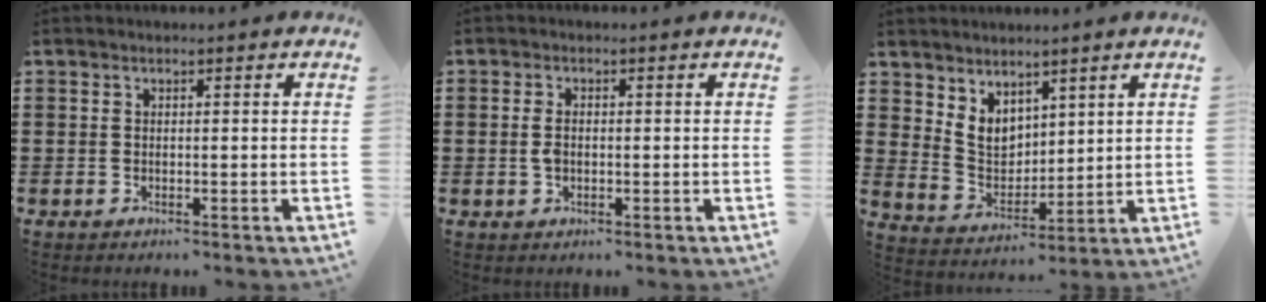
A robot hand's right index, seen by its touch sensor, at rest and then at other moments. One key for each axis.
{"total": 2.2, "fx": -0.1, "fy": 1.0, "fz": 1.9, "tx": -0.045, "ty": -0.002, "tz": -0.005}
{"total": 5.4, "fx": 3.6, "fy": 3.5, "fz": 1.8, "tx": -0.053, "ty": -0.005, "tz": 0.070}